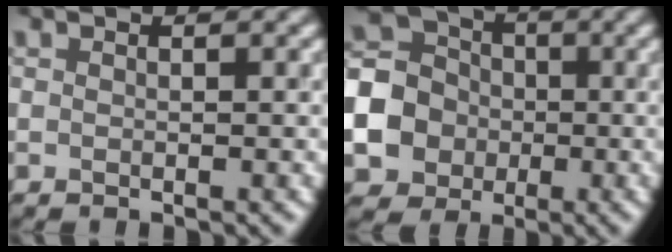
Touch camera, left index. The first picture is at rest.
{"total": 12.7, "force": [-2.8, 11.7, 4.1], "torque": [-0.137, -0.022, -0.070]}